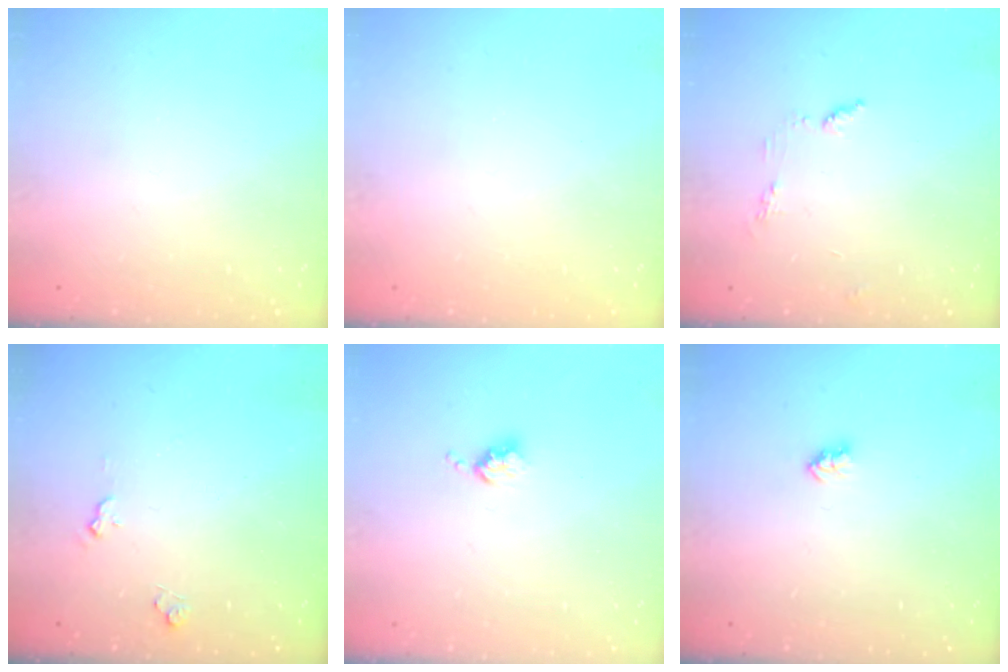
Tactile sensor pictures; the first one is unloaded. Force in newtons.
{"total": 0.0}
{"total": 5.3, "press": 5.2, "slide": 0.6}
{"total": 4.7, "press": 4.7, "slide": 0.5}
{"total": 3.6, "press": 3.6, "slide": 0.4}
{"total": 2.6, "press": 2.6, "slide": 0.4}